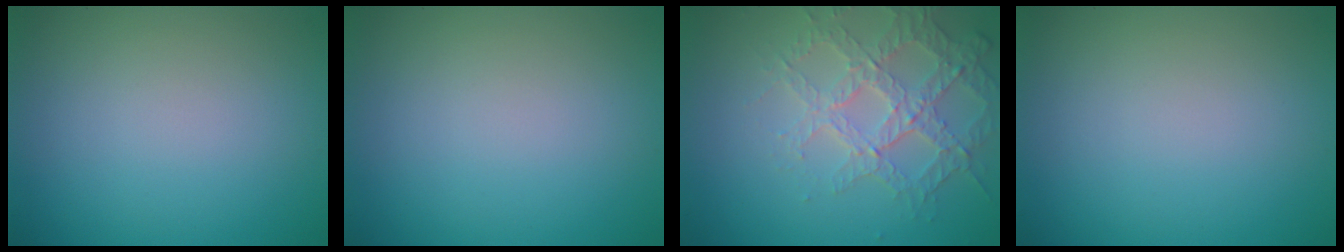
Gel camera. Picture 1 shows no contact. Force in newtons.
{"total": 0.0}
{"total": 3.7, "press": 3.5, "slide": 1.2}
{"total": 0.0}